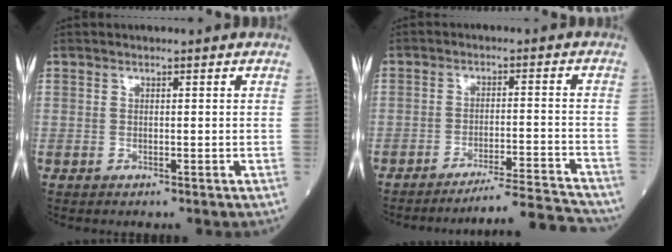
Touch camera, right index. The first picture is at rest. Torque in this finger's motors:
{"motor_torque": [-0.14, -0.35, 0.10, 0.03]}